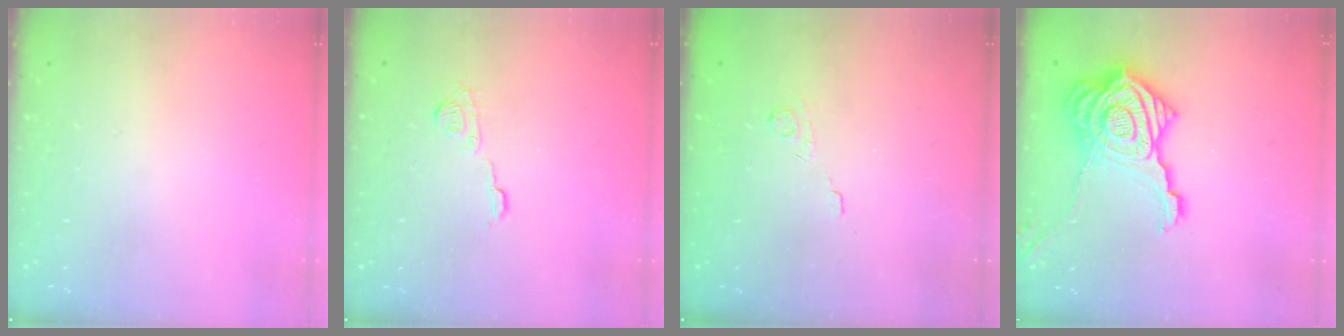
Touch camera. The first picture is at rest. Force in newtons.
{"total": 7.3, "press": 7.3, "slide": 0.1}
{"total": 2.1, "press": 1.5, "slide": 1.4}
{"total": 23.1, "press": 23.0, "slide": 2.2}